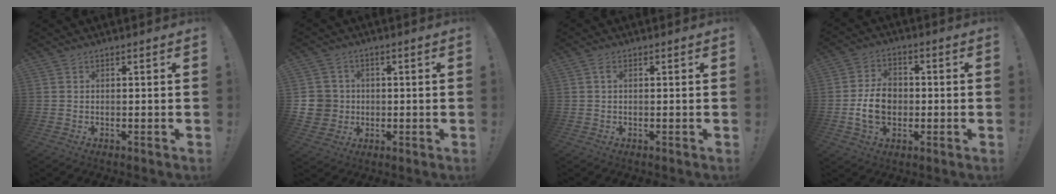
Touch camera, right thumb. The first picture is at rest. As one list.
[{"total": 7.3, "force": [-0.1, 7.1, 1.8], "torque": [-0.051, 0.004, 0.004]}, {"total": 1.1, "force": [0.2, 0.6, 0.9], "torque": [-0.022, 0.005, 0.003]}, {"total": 11.1, "force": [-1.4, 8.3, 7.2], "torque": [-0.136, 0.009, -0.026]}]